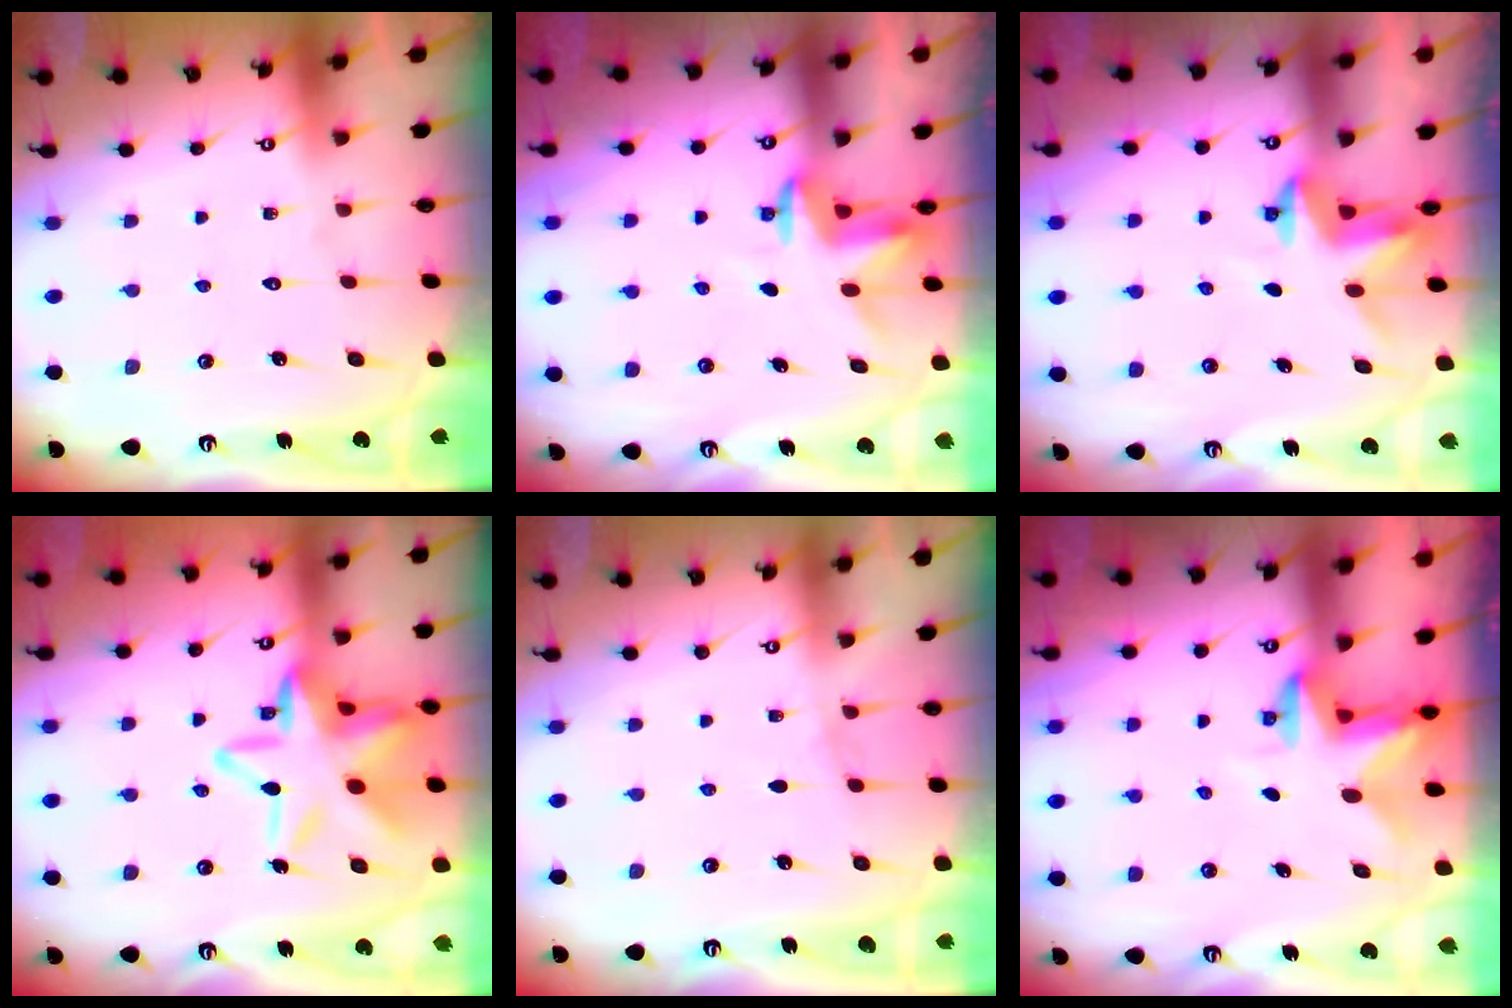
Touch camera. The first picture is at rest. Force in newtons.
{"total": 3.5, "press": 3.5, "slide": 0.3}
{"total": 3.2, "press": 3.2, "slide": 0.1}
{"total": 19.2, "press": 19.1, "slide": 1.5}
{"total": 3.6, "press": 3.6, "slide": 0.4}
{"total": 2.7, "press": 2.6, "slide": 0.5}